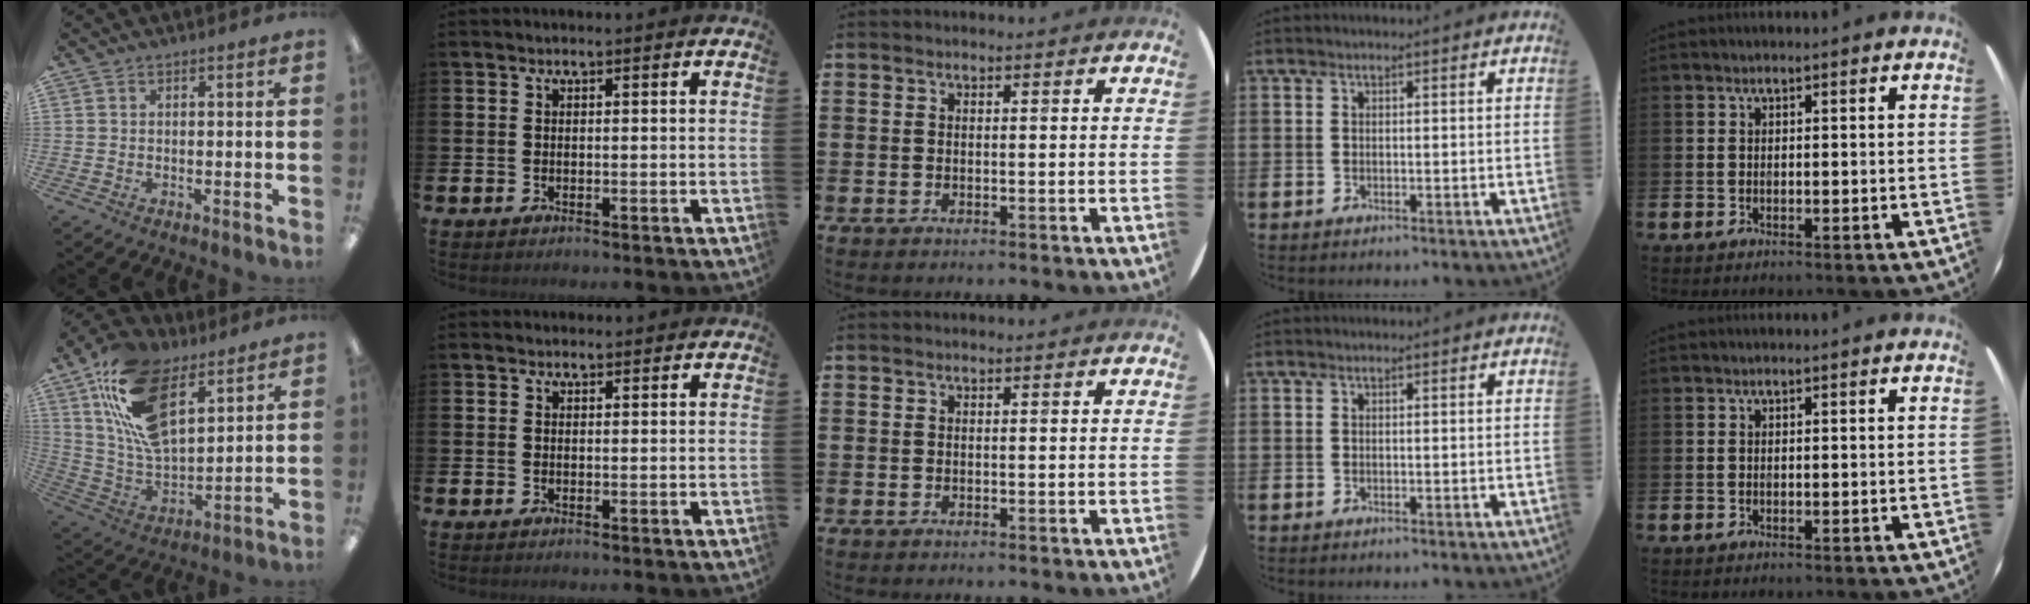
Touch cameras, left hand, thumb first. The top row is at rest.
{"thumb": {"total": 20.6, "force": [10.7, 10.7, 14.0], "torque": [-0.278, -0.042, 0.192]}, "index": {"total": 0.7, "force": [0.6, 0.4, 0.0], "torque": [0.014, 0.000, 0.008]}}